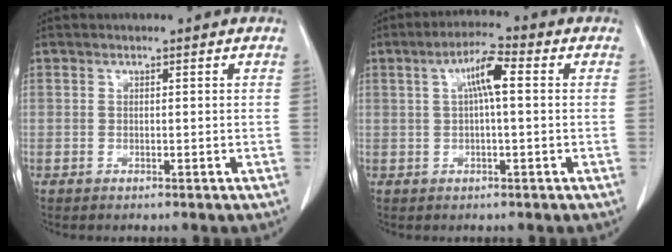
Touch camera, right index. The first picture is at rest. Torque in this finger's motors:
{"motor_torque": [0.52, -0.05, 0.27, 0.11]}